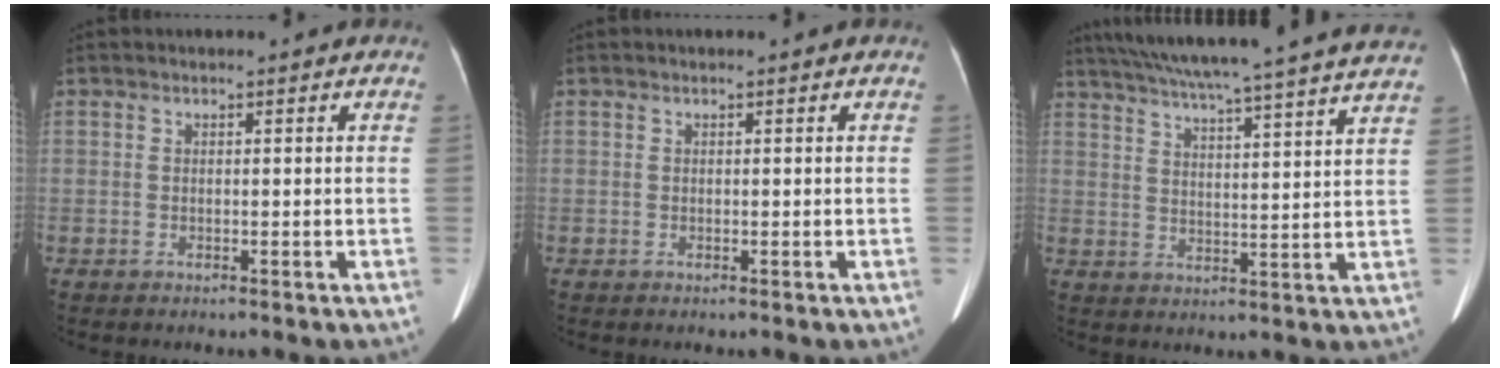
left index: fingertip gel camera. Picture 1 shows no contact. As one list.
[{"total": 0.0}, {"total": 26.5, "force": [23.7, -0.5, 12.0], "torque": [-0.202, -0.009, 0.312]}]